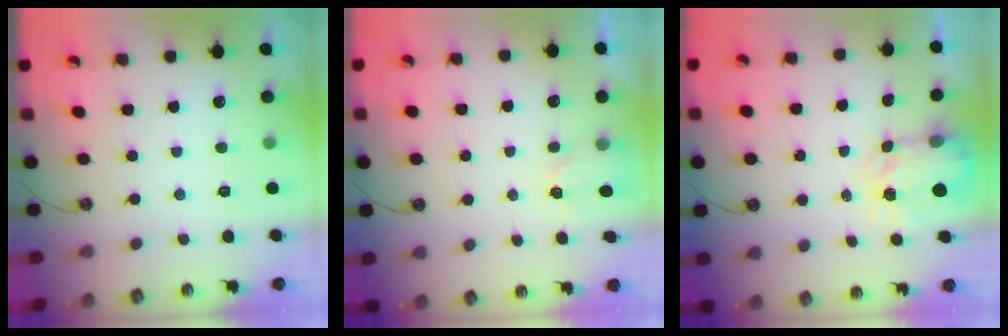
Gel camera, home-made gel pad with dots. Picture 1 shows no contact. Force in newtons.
{"total": 2.2, "press": 2.2, "slide": 0.4}
{"total": 3.8, "press": 3.7, "slide": 0.6}